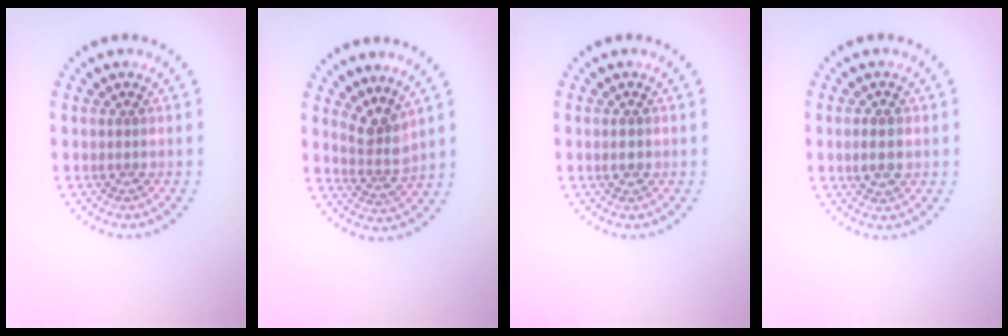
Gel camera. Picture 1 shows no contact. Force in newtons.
{"total": 2.7, "press": 2.0, "slide": 1.8}
{"total": 1.5, "press": 1.5, "slide": 0.1}
{"total": 1.7, "press": 1.7, "slide": 0.2}